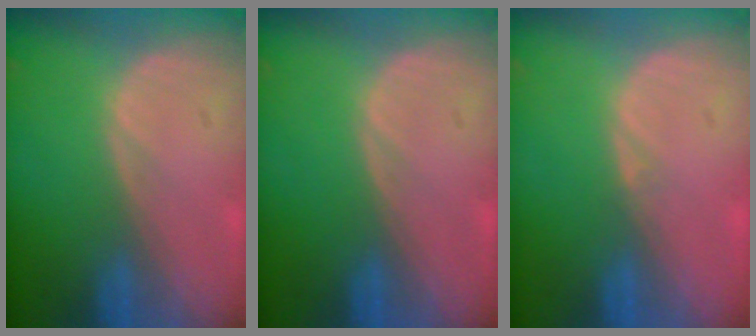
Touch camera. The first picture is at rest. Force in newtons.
{"total": 0.0}
{"total": 0.6, "press": 0.4, "slide": 0.5}